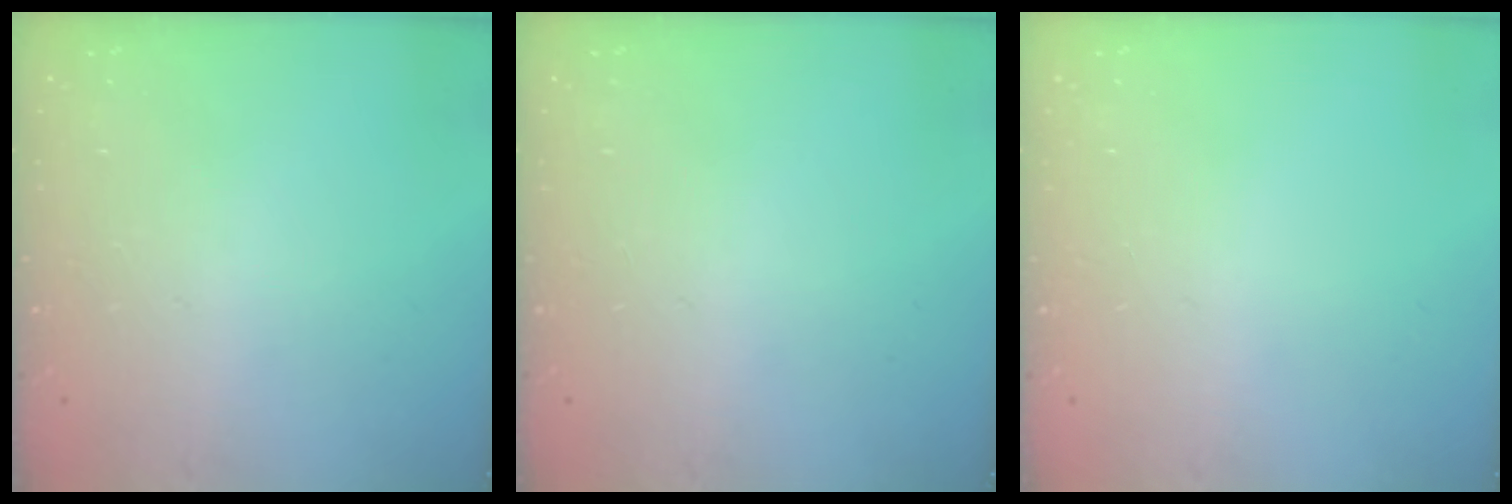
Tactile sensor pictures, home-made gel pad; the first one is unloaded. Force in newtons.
{"total": 0.0}
{"total": 0.0}